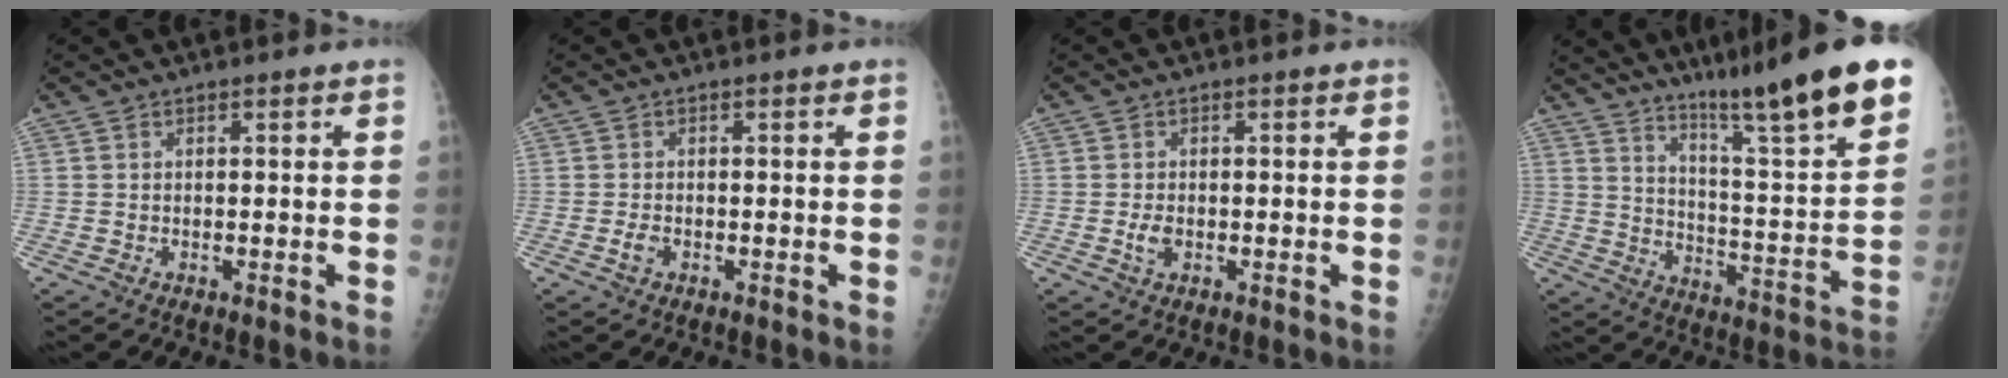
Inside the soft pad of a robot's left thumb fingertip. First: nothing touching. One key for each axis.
{"total": 1.6, "fx": -0.7, "fy": 1.1, "fz": 1.1, "tx": -0.021, "ty": 0.002, "tz": -0.013}
{"total": 2.3, "fx": -0.5, "fy": 1.5, "fz": 1.7, "tx": -0.029, "ty": 0.000, "tz": -0.009}
{"total": 23.2, "fx": 16.7, "fy": 1.4, "fz": 16.0, "tx": -0.216, "ty": -0.086, "tz": 0.252}